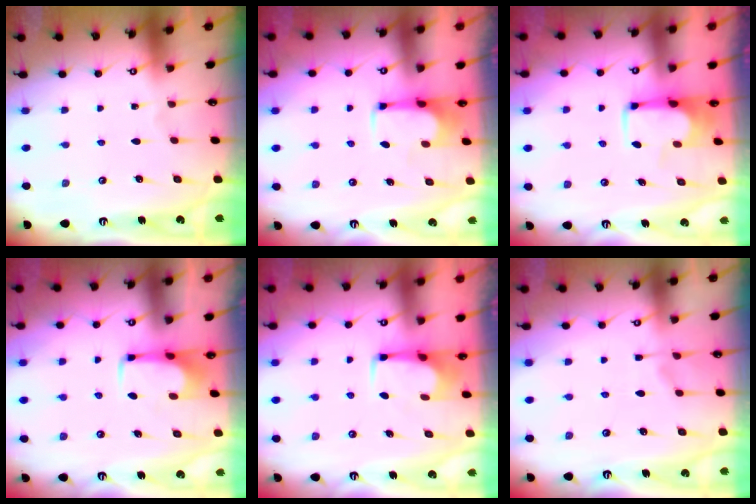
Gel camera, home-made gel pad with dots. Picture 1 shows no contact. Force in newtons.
{"total": 3.7, "press": 3.6, "slide": 0.7}
{"total": 3.2, "press": 3.1, "slide": 0.5}
{"total": 1.7, "press": 1.7, "slide": 0.4}
{"total": 2.7, "press": 2.6, "slide": 0.4}
{"total": 1.0, "press": 0.6, "slide": 0.8}